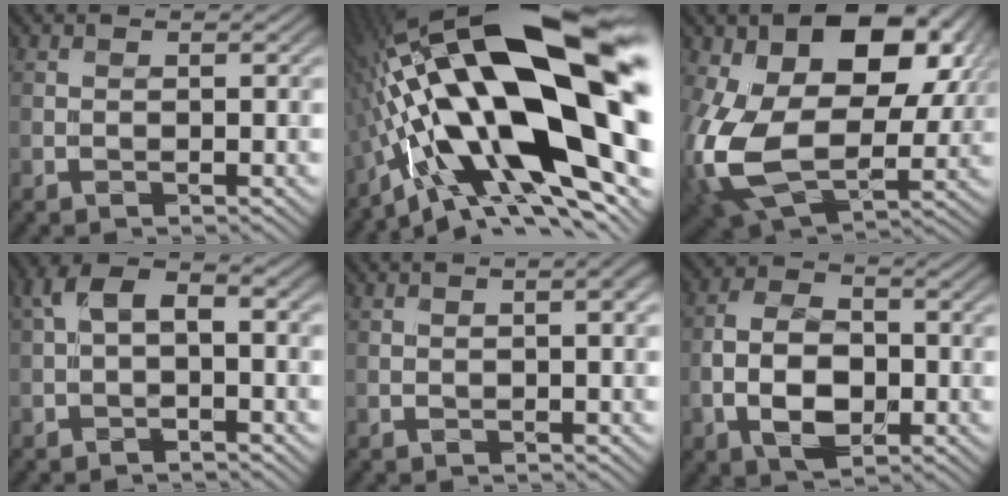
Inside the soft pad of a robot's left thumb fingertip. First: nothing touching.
{"total": 21.3, "force": [-0.9, 7.4, 19.9], "torque": [-0.351, 0.020, -0.022]}
{"total": 18.1, "force": [3.6, 12.3, 12.8], "torque": [-0.280, -0.035, 0.072]}
{"total": 4.1, "force": [0.0, 2.3, 3.5], "torque": [-0.064, 0.014, -0.007]}
{"total": 2.3, "force": [0.4, 0.7, 2.2], "torque": [-0.031, 0.005, 0.009]}
{"total": 6.4, "force": [-1.9, 3.9, 4.7], "torque": [-0.106, -0.002, -0.038]}